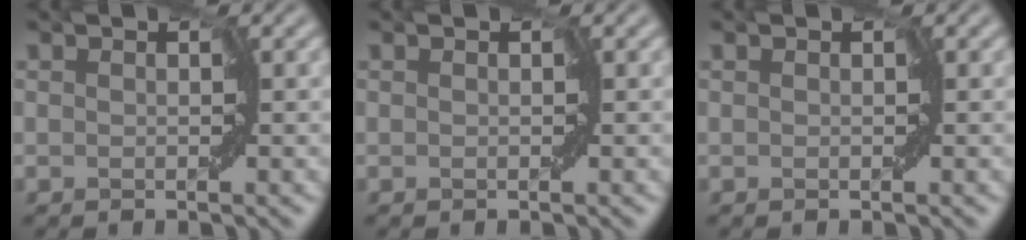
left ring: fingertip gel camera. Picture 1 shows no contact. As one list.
[{"total": 0.0}, {"total": 0.0}]